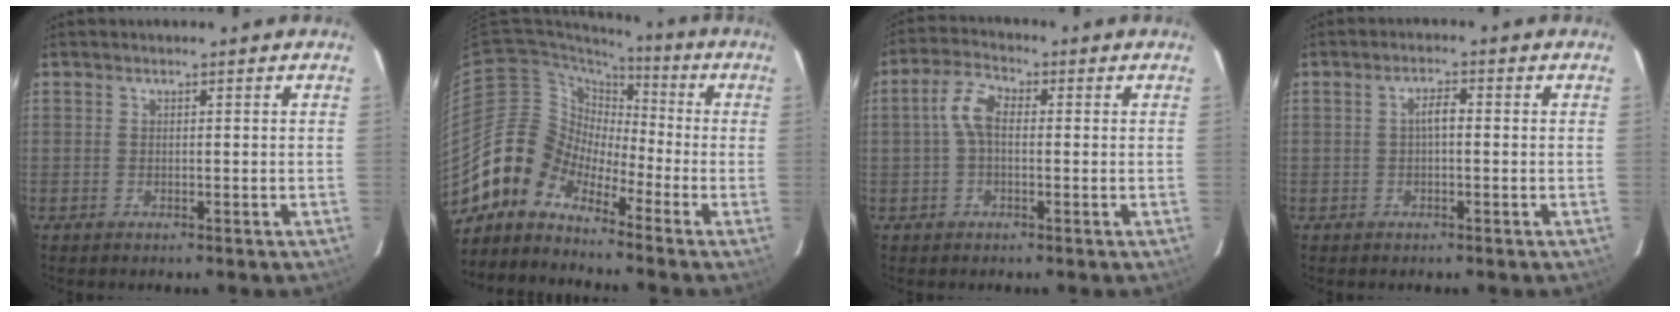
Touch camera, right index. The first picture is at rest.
{"total": 9.7, "force": [-7.0, 6.6, 1.5], "torque": [-0.026, 0.037, -0.159]}
{"total": 5.1, "force": [0.0, 2.8, 4.3], "torque": [-0.092, 0.018, -0.001]}
{"total": 2.3, "force": [-0.1, 0.8, 2.2], "torque": [-0.043, 0.010, -0.002]}